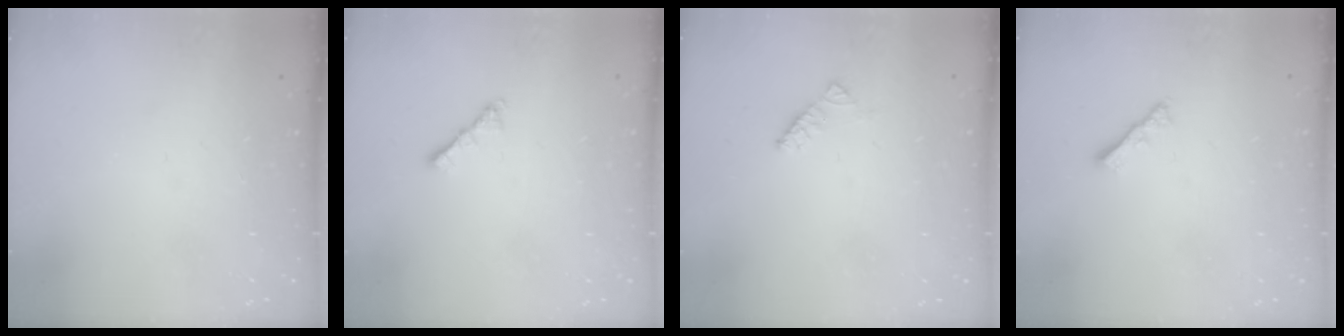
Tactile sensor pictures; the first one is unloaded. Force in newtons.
{"total": 2.0, "press": 1.9, "slide": 0.6}
{"total": 2.9, "press": 2.9, "slide": 0.5}
{"total": 2.5, "press": 2.4, "slide": 0.5}